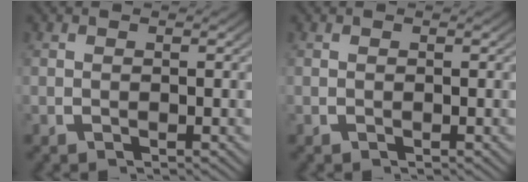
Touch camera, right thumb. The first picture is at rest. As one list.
[{"total": 0.0}]